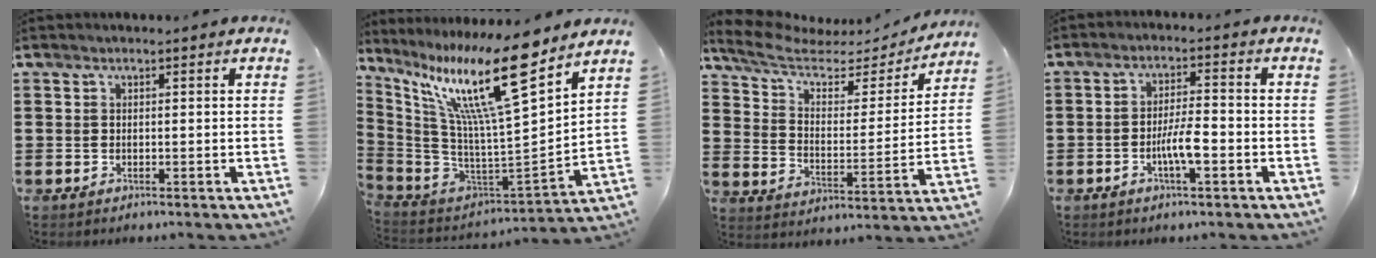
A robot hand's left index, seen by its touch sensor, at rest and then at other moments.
{"total": 17.3, "force": [11.7, 1.5, 12.6], "torque": [-0.276, -0.080, 0.185]}
{"total": 6.5, "force": [5.1, 2.7, 3.0], "torque": [-0.085, -0.025, 0.086]}
{"total": 5.2, "force": [-1.8, 1.1, 4.7], "torque": [-0.094, 0.002, -0.037]}